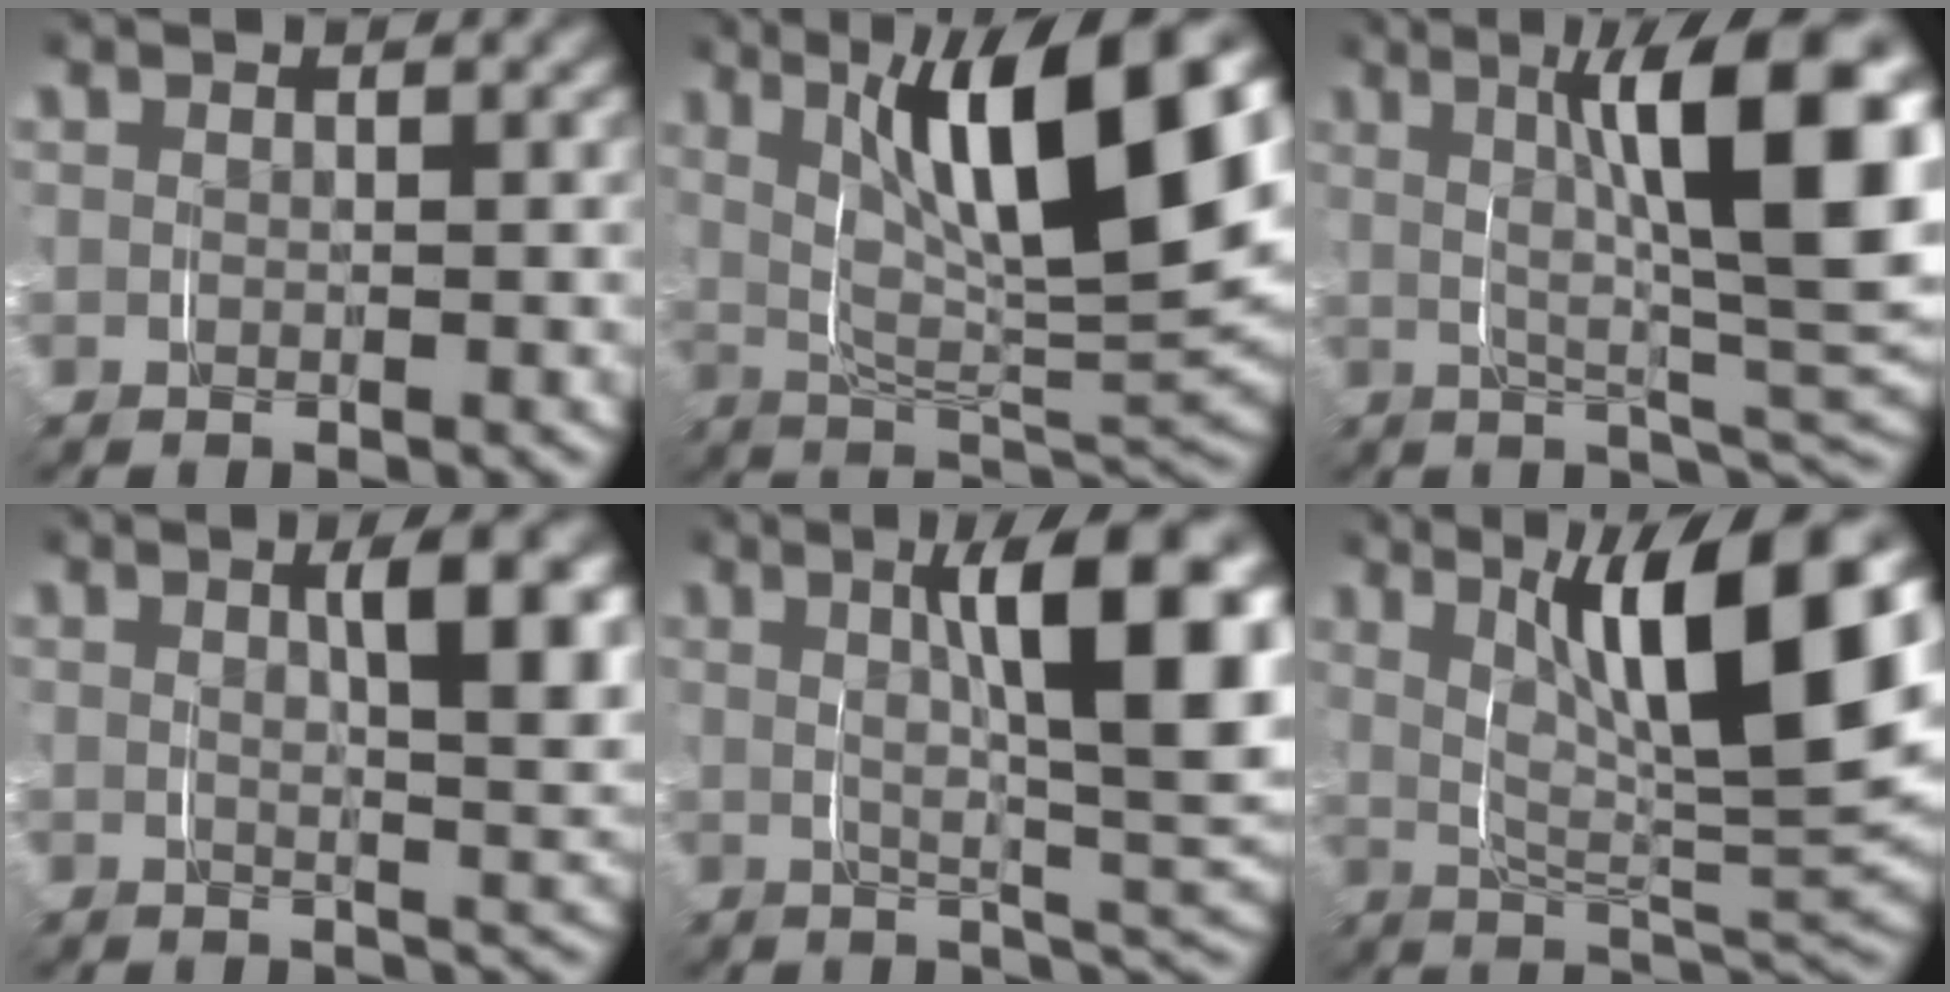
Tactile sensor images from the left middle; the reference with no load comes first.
{"total": 14.2, "force": [4.6, 4.9, 12.5], "torque": [-0.184, 0.021, 0.069]}
{"total": 12.1, "force": [2.4, 3.3, 11.4], "torque": [-0.150, 0.009, 0.033]}
{"total": 5.6, "force": [1.7, 1.3, 5.2], "torque": [-0.072, 0.001, 0.029]}
{"total": 10.2, "force": [2.2, 2.5, 9.6], "torque": [-0.121, 0.017, 0.031]}
{"total": 12.8, "force": [3.9, 4.2, 11.5], "torque": [-0.166, 0.013, 0.059]}